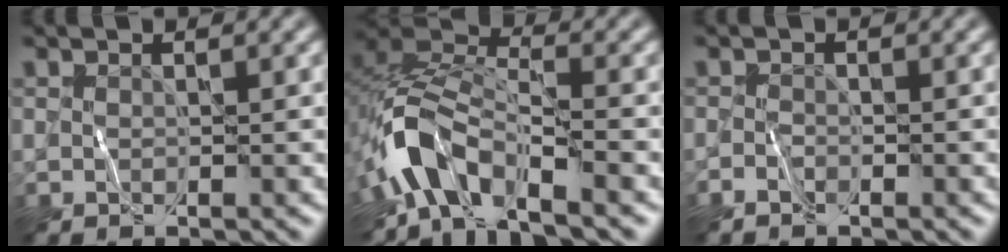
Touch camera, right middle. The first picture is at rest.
{"total": 5.7, "force": [-3.9, 2.2, 3.4], "torque": [-0.058, 0.007, -0.088]}
{"total": 0.9, "force": [-0.9, 0.3, 0.1], "torque": [-0.002, 0.005, -0.021]}